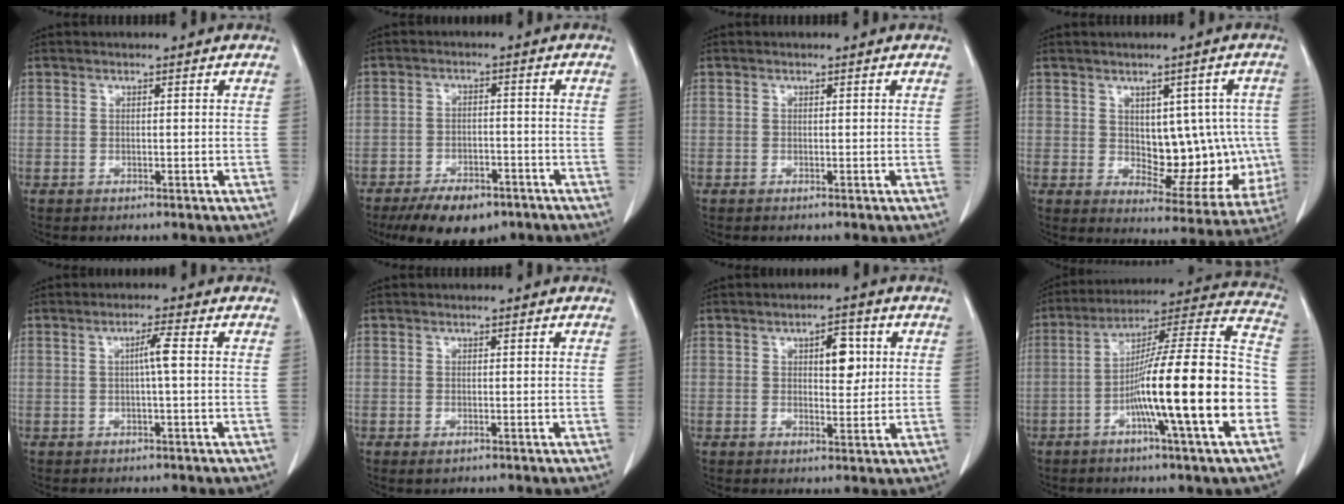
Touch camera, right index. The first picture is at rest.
{"total": 9.4, "force": [-6.8, 4.2, 5.0], "torque": [-0.078, -0.004, -0.105]}
{"total": 0.0}
{"total": 12.3, "force": [0.6, 7.0, 10.1], "torque": [-0.109, 0.015, 0.036]}
{"total": 2.7, "force": [0.2, -0.3, 2.6], "torque": [-0.043, 0.003, 0.005]}
{"total": 0.8, "force": [-0.3, 0.4, 0.6], "torque": [-0.010, -0.001, 0.002]}
{"total": 5.0, "force": [1.5, 2.3, 4.2], "torque": [-0.057, 0.006, 0.026]}
{"total": 21.7, "force": [-5.9, 0.2, 20.9], "torque": [-0.282, 0.010, -0.099]}